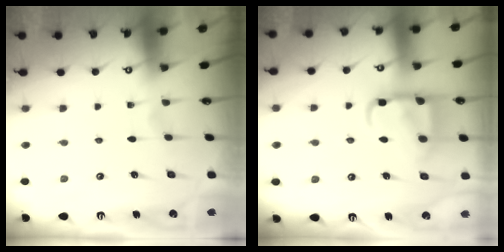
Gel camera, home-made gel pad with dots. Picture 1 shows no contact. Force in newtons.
{"total": 12.0, "press": 11.9, "slide": 1.4}